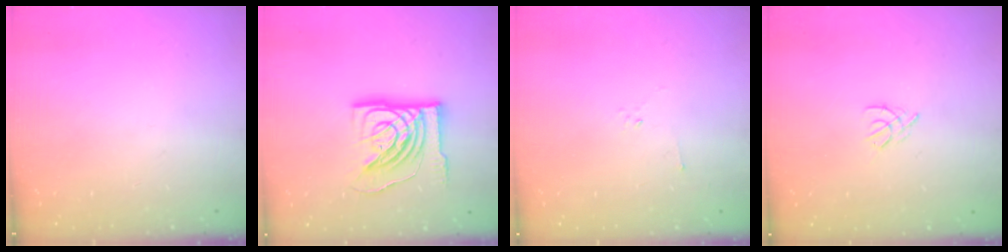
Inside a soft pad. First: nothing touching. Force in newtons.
{"total": 15.9, "press": 15.7, "slide": 1.9}
{"total": 2.2, "press": 2.1, "slide": 0.7}
{"total": 2.5, "press": 2.4, "slide": 0.6}